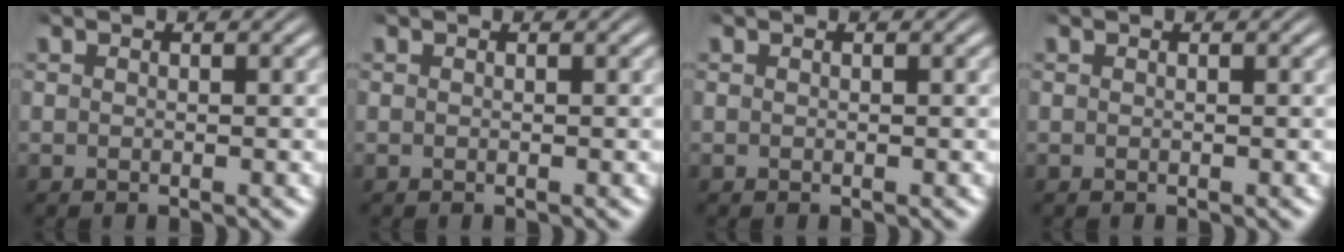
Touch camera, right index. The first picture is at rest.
{"total": 0.0}
{"total": 0.0}
{"total": 0.0}